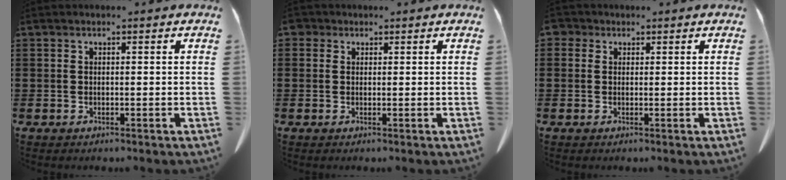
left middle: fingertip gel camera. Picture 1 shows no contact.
{"total": 1.0, "force": [0.4, 0.8, 0.3], "torque": [-0.009, 0.005, 0.008]}
{"total": 1.1, "force": [0.5, 1.0, 0.2], "torque": [-0.010, 0.006, 0.009]}